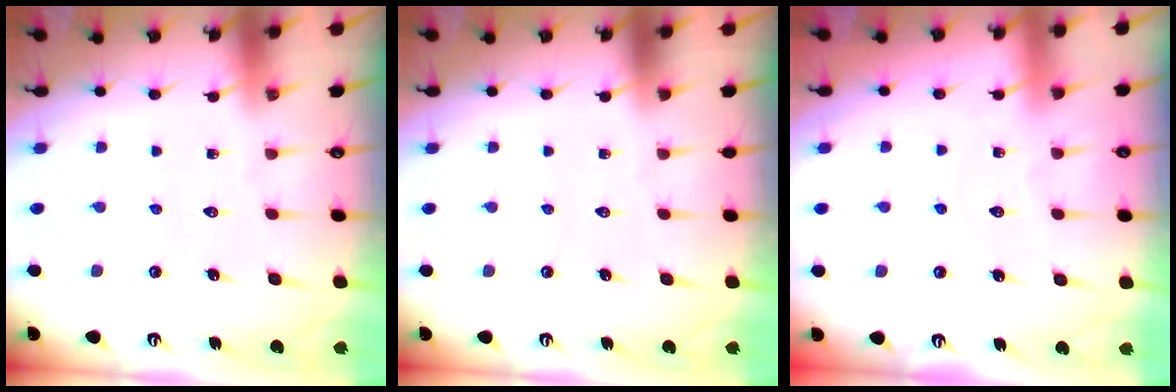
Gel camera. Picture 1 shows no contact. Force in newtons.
{"total": 0.0}
{"total": 3.5, "press": 3.5, "slide": 0.3}